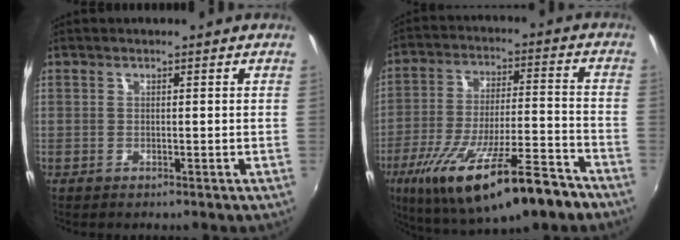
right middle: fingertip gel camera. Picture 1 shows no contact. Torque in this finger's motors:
{"motor_torque": [1.58, -0.56, 1.05, 0.21]}